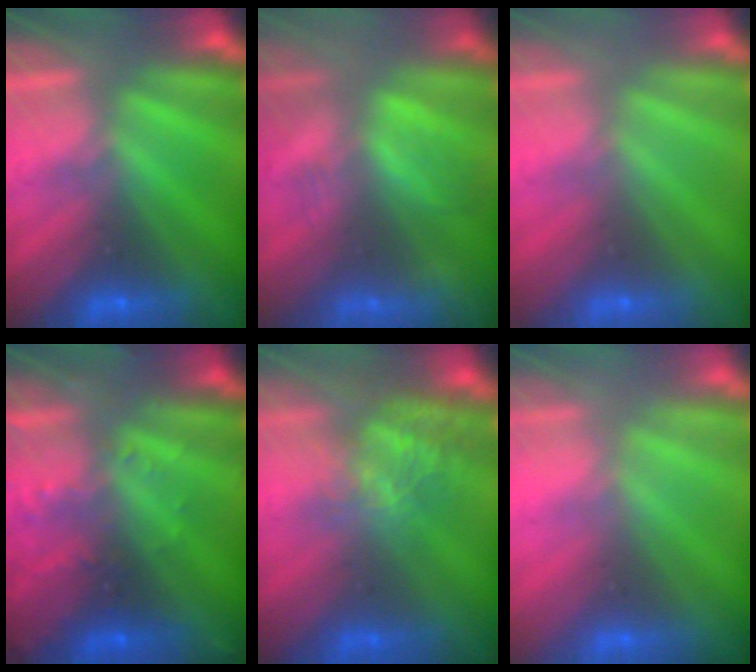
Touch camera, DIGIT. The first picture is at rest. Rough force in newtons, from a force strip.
{"total": 4.1}
{"total": 3.1}
{"total": 2.9}
{"total": 4.8}
{"total": 2.5}